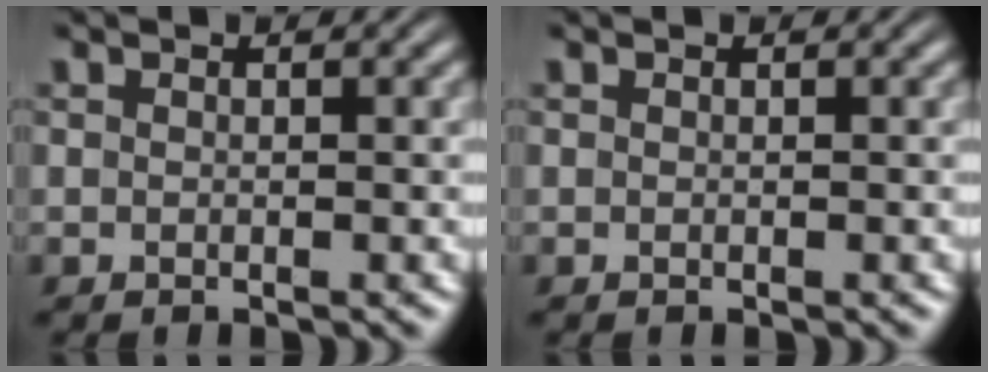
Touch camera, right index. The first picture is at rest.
{"total": 0.0}